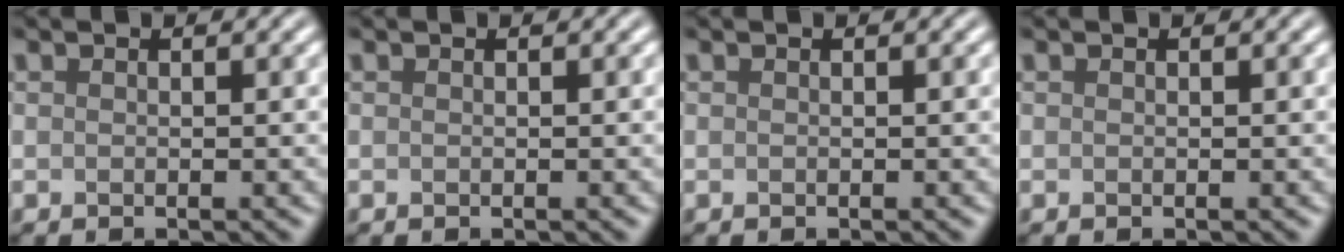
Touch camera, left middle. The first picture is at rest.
{"total": 0.0}
{"total": 0.0}
{"total": 0.0}